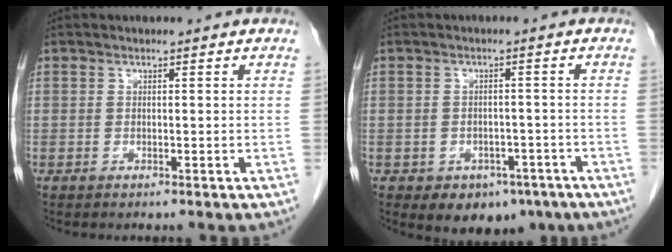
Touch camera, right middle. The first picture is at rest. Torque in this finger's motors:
{"motor_torque": [-0.14, -0.11, -0.06, -0.01]}